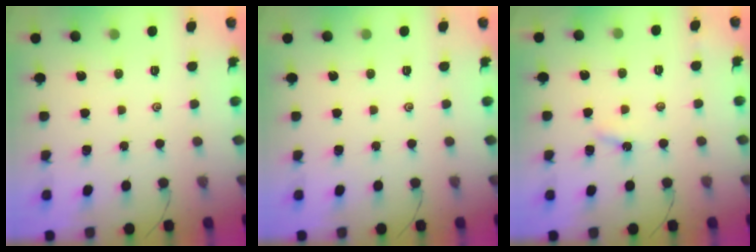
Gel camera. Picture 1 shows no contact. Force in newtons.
{"total": 0.0}
{"total": 3.9, "press": 3.9, "slide": 0.3}